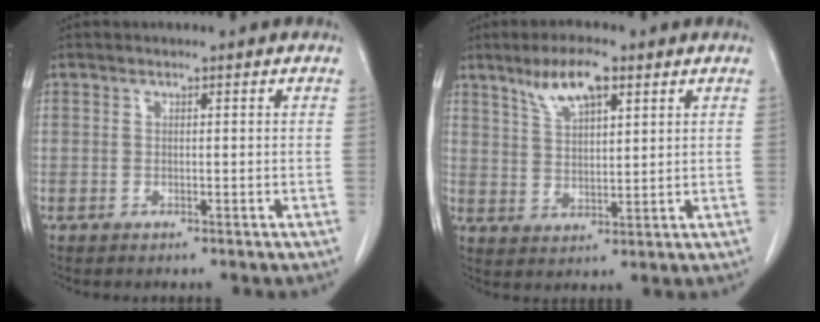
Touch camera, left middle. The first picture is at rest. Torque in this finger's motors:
{"motor_torque": [0.89, -0.68, 0.11, 0.08]}